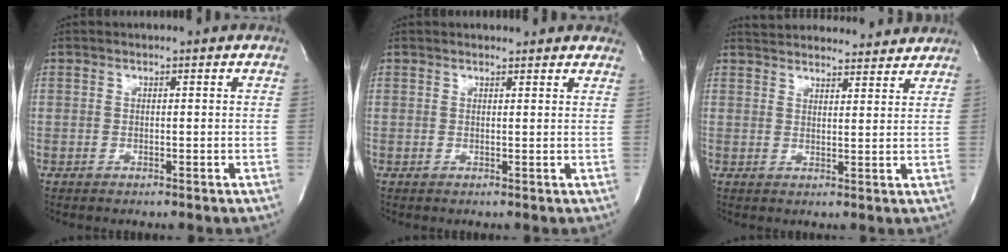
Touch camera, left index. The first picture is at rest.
{"total": 6.3, "force": [5.9, 1.8, 1.6], "torque": [-0.013, 0.009, 0.053]}
{"total": 15.7, "force": [14.9, 3.1, 3.8], "torque": [-0.058, 0.022, 0.200]}